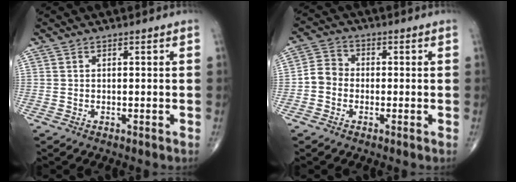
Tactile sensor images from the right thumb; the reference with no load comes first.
{"total": 4.8, "force": [-1.2, 4.1, 2.1], "torque": [-0.024, 0.017, -0.035]}